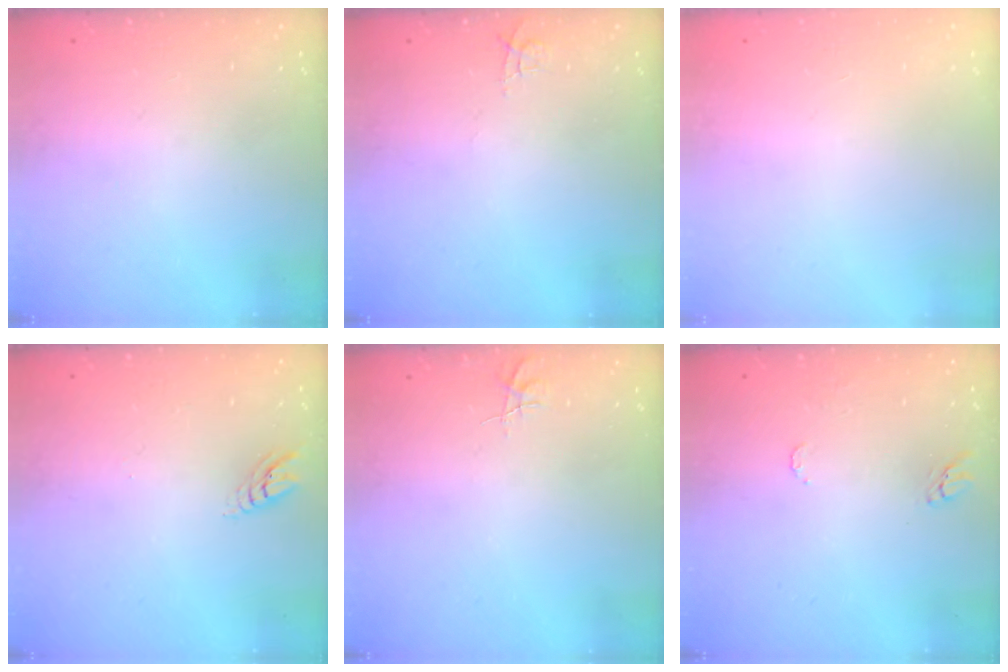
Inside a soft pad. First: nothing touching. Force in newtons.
{"total": 2.9, "press": 2.9, "slide": 0.3}
{"total": 0.0}
{"total": 4.3, "press": 4.3, "slide": 0.2}
{"total": 3.6, "press": 3.6, "slide": 0.3}
{"total": 4.4, "press": 4.3, "slide": 0.4}